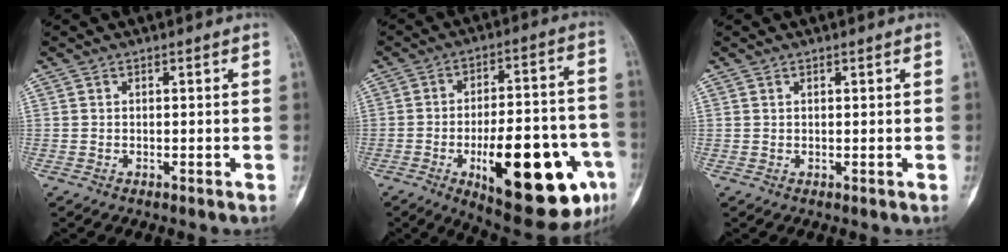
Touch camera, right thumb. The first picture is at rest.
{"total": 25.4, "force": [-9.2, 9.4, 21.8], "torque": [-0.268, 0.026, -0.115]}
{"total": 0.0}